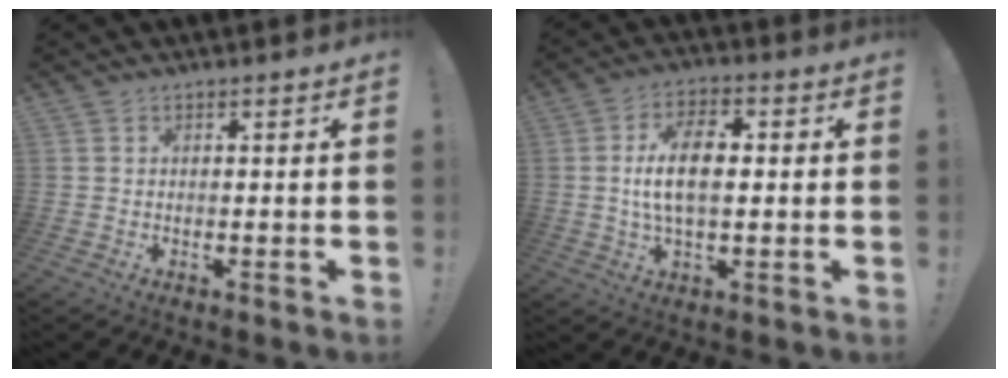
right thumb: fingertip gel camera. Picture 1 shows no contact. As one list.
[{"total": 11.5, "force": [0.6, 5.9, 9.8], "torque": [-0.170, 0.003, 0.007]}]